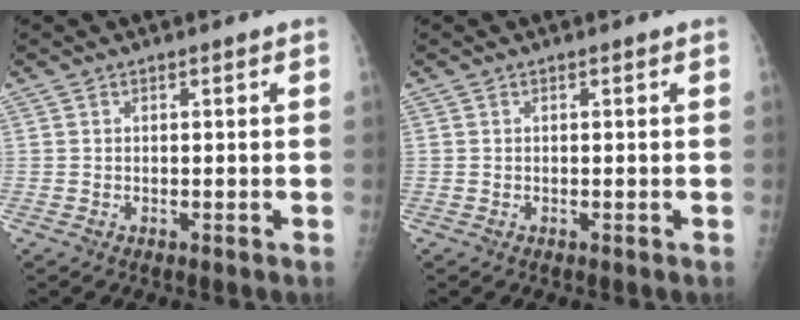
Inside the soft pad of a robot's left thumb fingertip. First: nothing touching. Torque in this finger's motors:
{"motor_torque": [-0.12, 0.12, -0.06, -0.06, 0.00]}